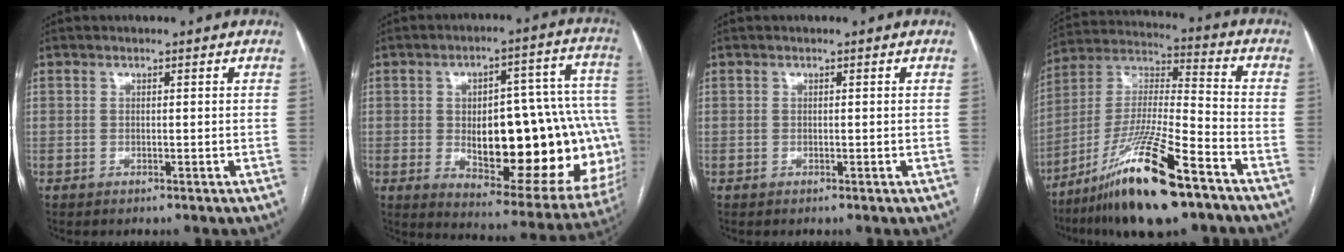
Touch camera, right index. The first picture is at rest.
{"total": 28.9, "force": [-3.4, 10.3, 26.8], "torque": [-0.280, 0.034, -0.014]}
{"total": 0.0}
{"total": 19.7, "force": [-12.5, 1.8, 15.1], "torque": [-0.316, -0.025, -0.227]}